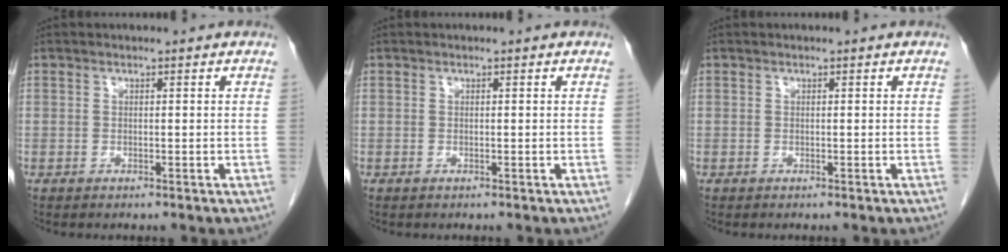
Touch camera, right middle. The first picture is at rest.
{"total": 0.0}
{"total": 0.0}